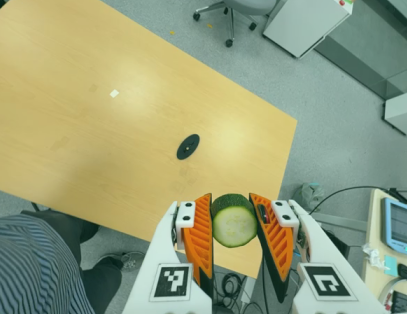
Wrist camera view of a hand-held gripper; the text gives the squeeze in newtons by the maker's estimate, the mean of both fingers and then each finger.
{"total": 11.1, "left": 10.2, "right": 12.0}